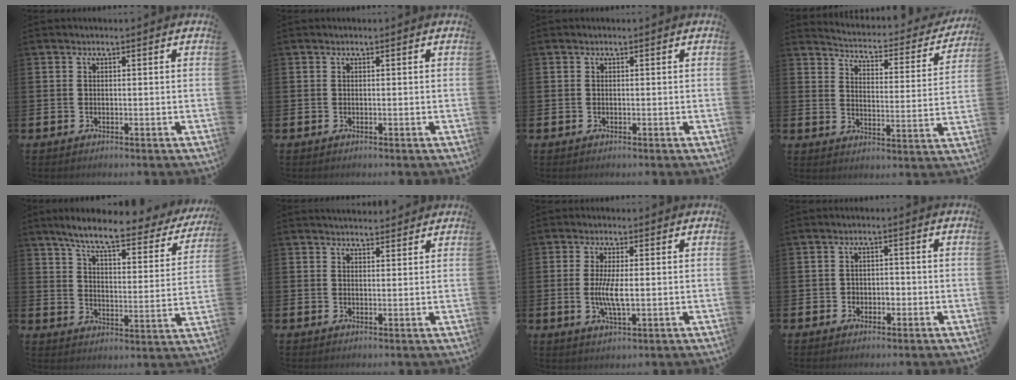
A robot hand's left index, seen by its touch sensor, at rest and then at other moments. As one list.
[{"total": 0.0}, {"total": 0.0}, {"total": 3.6, "force": [3.4, 0.9, 0.8], "torque": [-0.035, -0.036, 0.049]}, {"total": 7.4, "force": [6.2, 1.1, 3.9], "torque": [-0.098, -0.039, 0.100]}, {"total": 2.9, "force": [2.8, 0.6, 0.0], "torque": [0.002, -0.015, 0.050]}, {"total": 4.4, "force": [0.0, 1.2, 4.2], "torque": [-0.069, -0.001, -0.002]}, {"total": 1.7, "force": [-0.6, 1.5, 0.7], "torque": [-0.006, 0.001, -0.017]}]